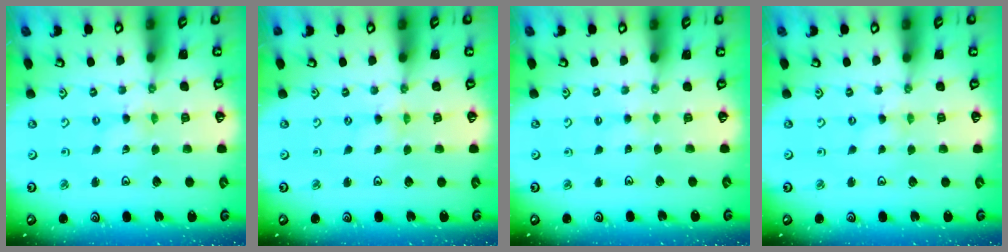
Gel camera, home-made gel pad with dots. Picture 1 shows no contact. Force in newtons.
{"total": 0.0}
{"total": 1.4, "press": 1.4, "slide": 0.3}
{"total": 0.0}